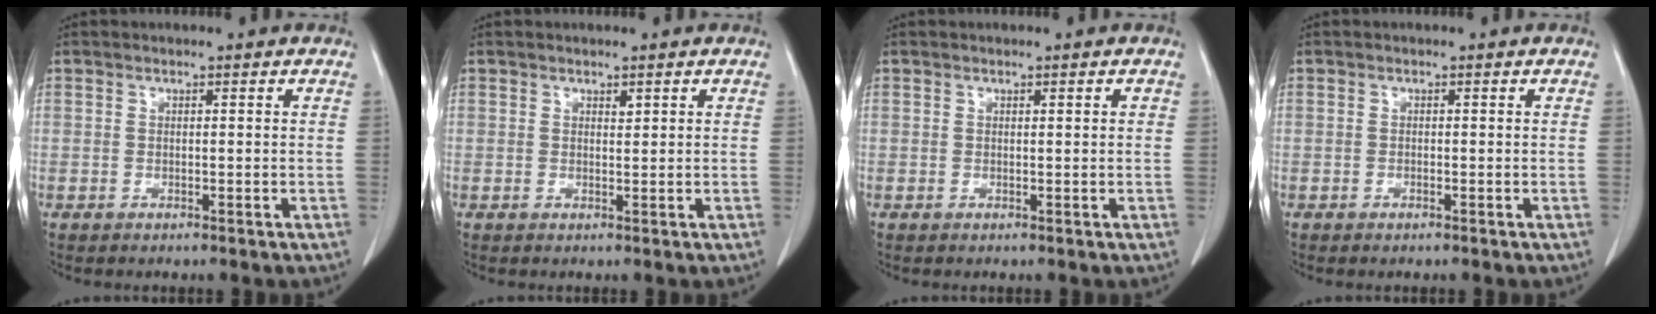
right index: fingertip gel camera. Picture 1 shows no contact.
{"total": 0.5, "force": [0.4, 0.2, 0.3], "torque": [-0.005, -0.004, 0.005]}
{"total": 0.5, "force": [0.2, 0.0, 0.5], "torque": [-0.009, 0.000, 0.003]}
{"total": 0.0}